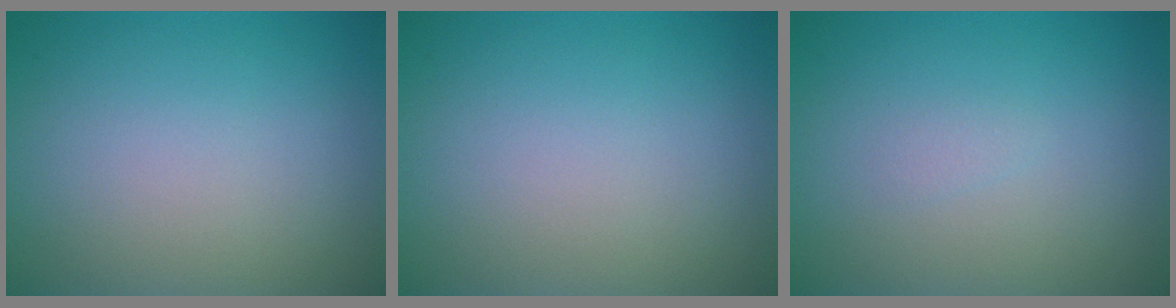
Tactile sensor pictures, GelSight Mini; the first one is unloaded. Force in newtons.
{"total": 0.0}
{"total": 0.5, "press": 0.5, "slide": 0.1}